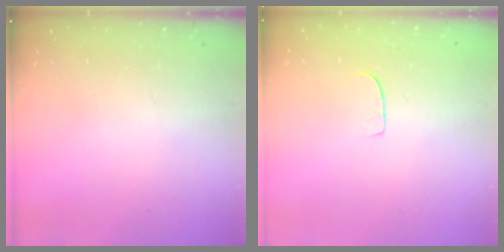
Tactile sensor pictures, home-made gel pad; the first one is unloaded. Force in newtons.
{"total": 5.0, "press": 4.9, "slide": 0.5}